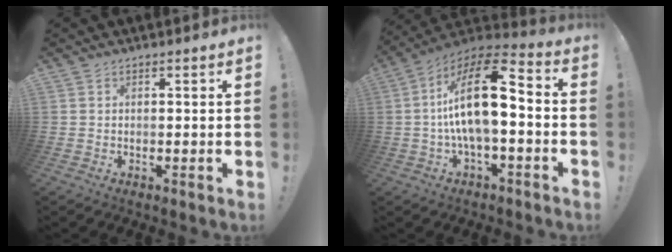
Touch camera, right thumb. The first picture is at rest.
{"total": 18.5, "force": [0.8, 7.1, 17.0], "torque": [-0.295, -0.004, 0.011]}